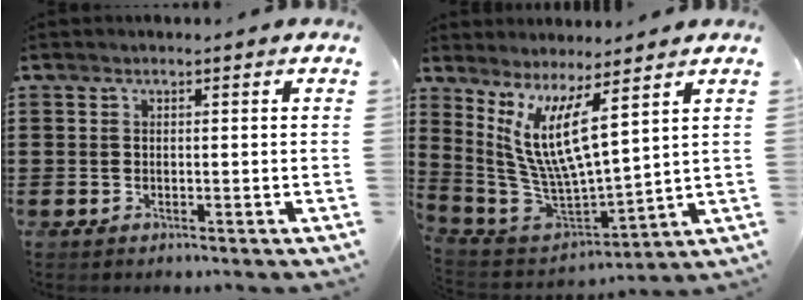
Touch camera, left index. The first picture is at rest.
{"total": 10.2, "force": [4.2, 2.0, 9.1], "torque": [-0.216, -0.043, 0.069]}